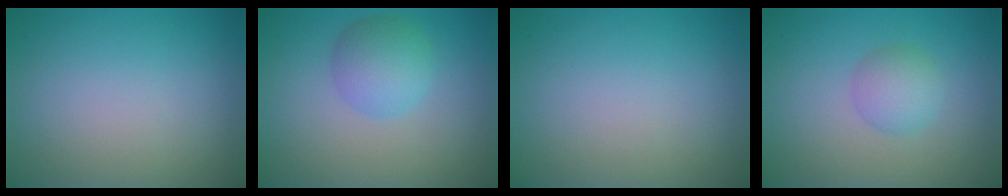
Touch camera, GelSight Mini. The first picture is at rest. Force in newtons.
{"total": 3.4, "press": 3.4, "slide": 0.1}
{"total": 0.0}
{"total": 2.3, "press": 2.3, "slide": 0.1}